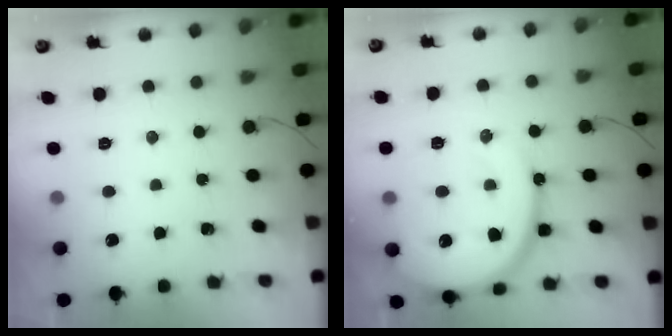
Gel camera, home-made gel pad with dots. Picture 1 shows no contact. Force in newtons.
{"total": 16.9, "press": 16.8, "slide": 1.8}